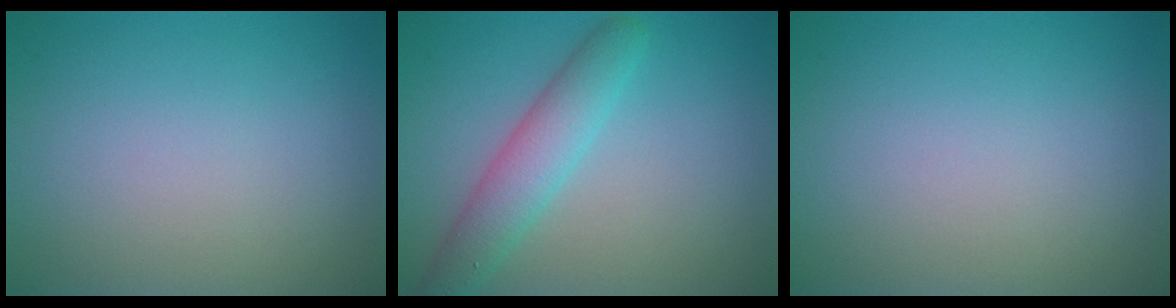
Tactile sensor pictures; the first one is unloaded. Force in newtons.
{"total": 4.0, "press": 4.0, "slide": 0.2}
{"total": 0.0}